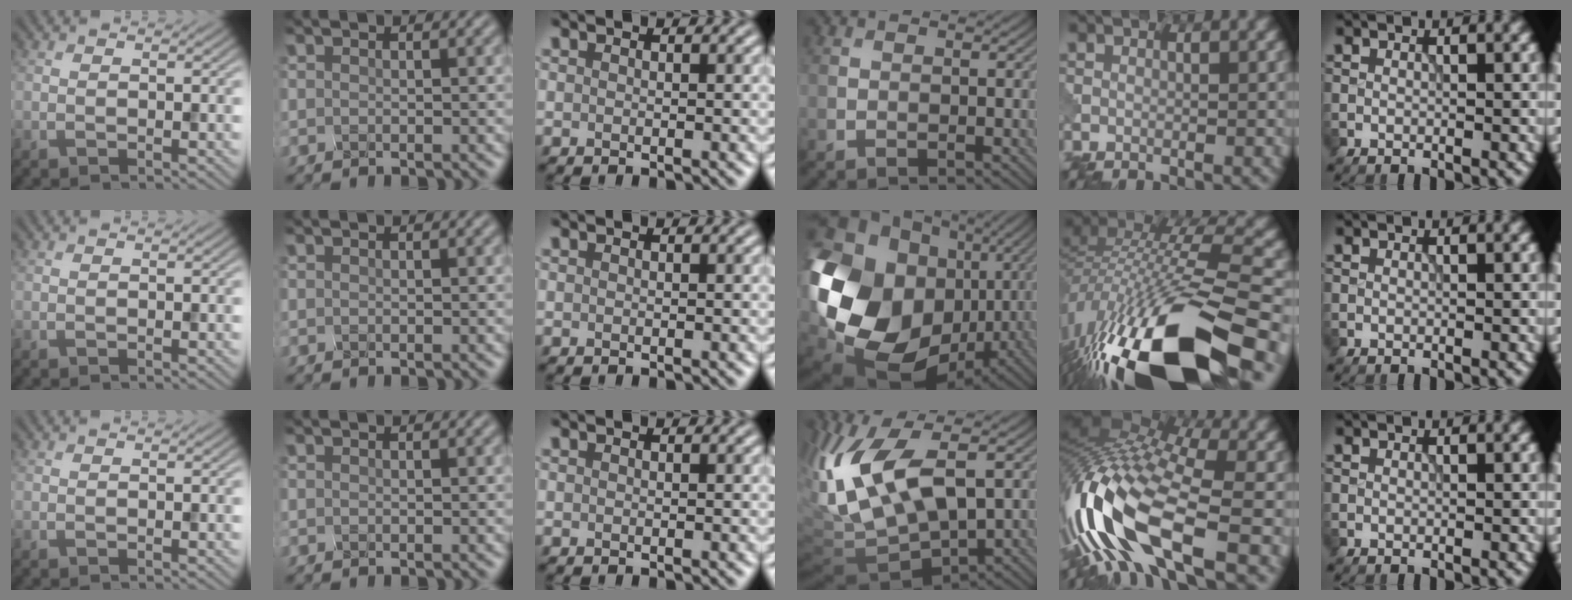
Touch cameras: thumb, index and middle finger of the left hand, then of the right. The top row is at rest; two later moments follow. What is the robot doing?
{"motion": "squeeze", "object": "hand grip exerciser"}